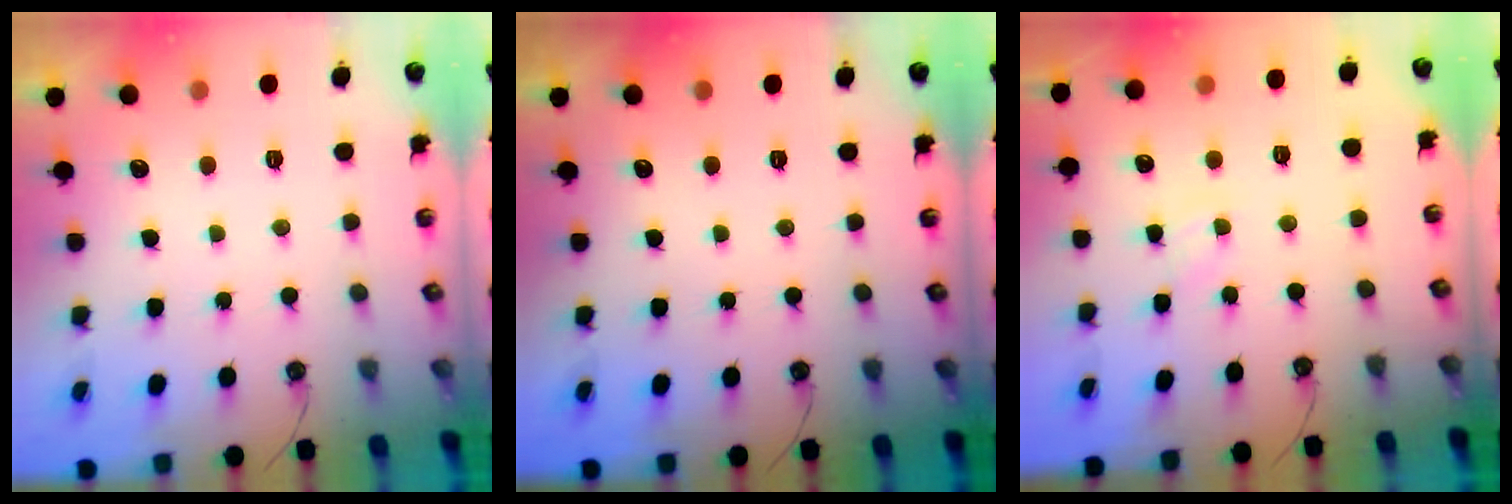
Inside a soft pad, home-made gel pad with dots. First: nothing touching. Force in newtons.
{"total": 0.0}
{"total": 0.9, "press": 0.9, "slide": 0.2}